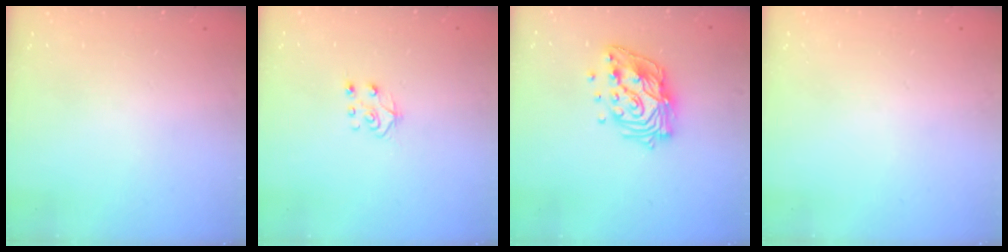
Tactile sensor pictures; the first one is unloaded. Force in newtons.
{"total": 6.9, "press": 6.9, "slide": 0.6}
{"total": 15.9, "press": 15.8, "slide": 1.8}
{"total": 0.0}